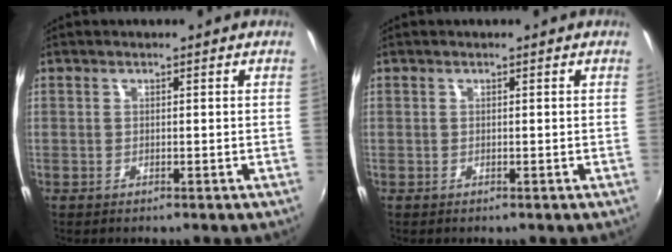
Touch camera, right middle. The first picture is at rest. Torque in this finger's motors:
{"motor_torque": [-0.02, 0.00, -0.01, 0.00]}